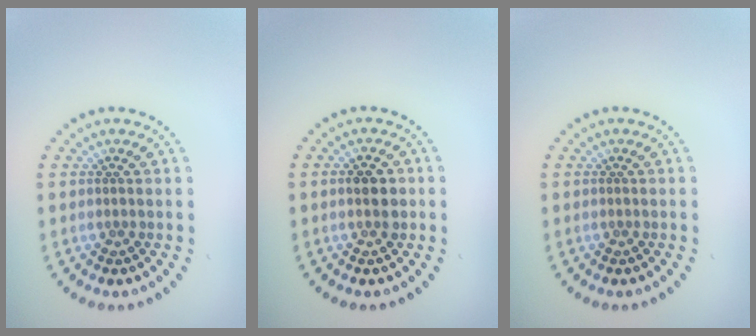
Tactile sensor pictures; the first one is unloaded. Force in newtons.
{"total": 2.5, "press": 2.5, "slide": 0.2}
{"total": 0.0}